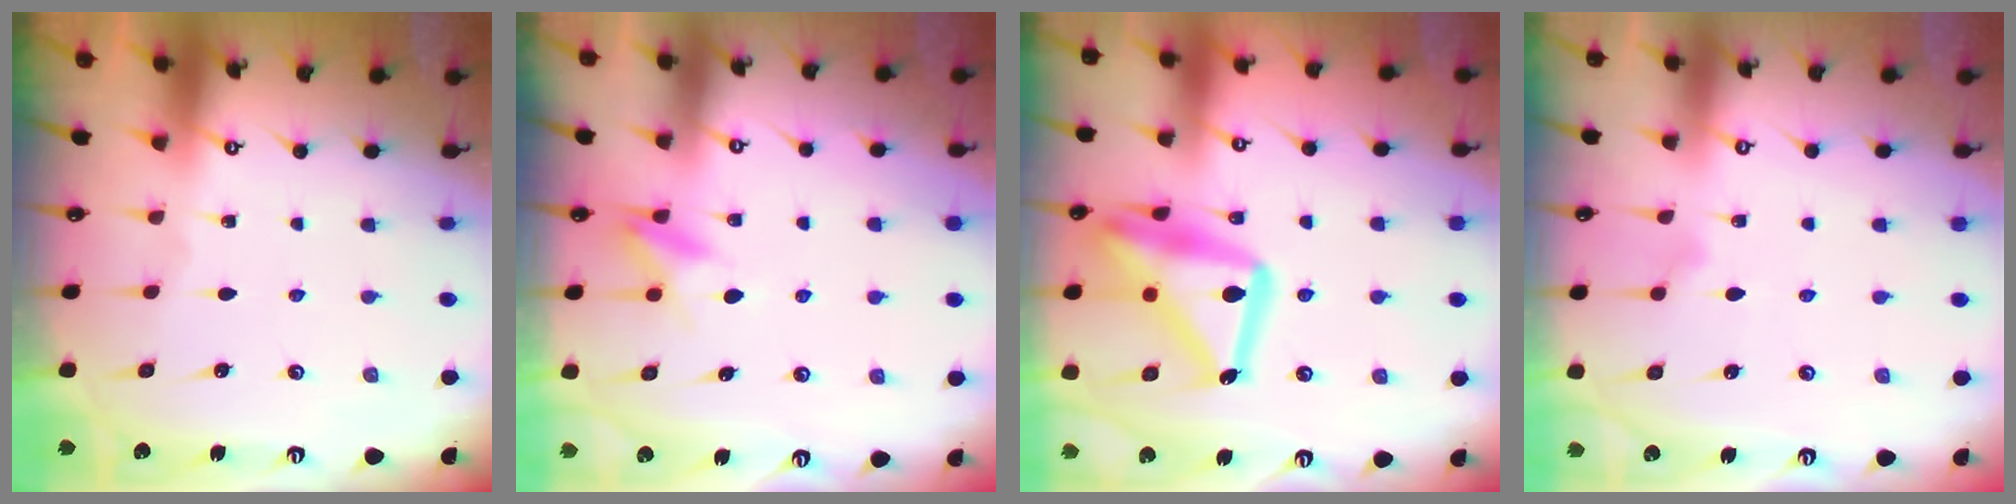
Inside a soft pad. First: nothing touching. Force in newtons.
{"total": 8.7, "press": 8.6, "slide": 1.2}
{"total": 22.3, "press": 22.3, "slide": 1.6}
{"total": 6.8, "press": 6.5, "slide": 1.8}